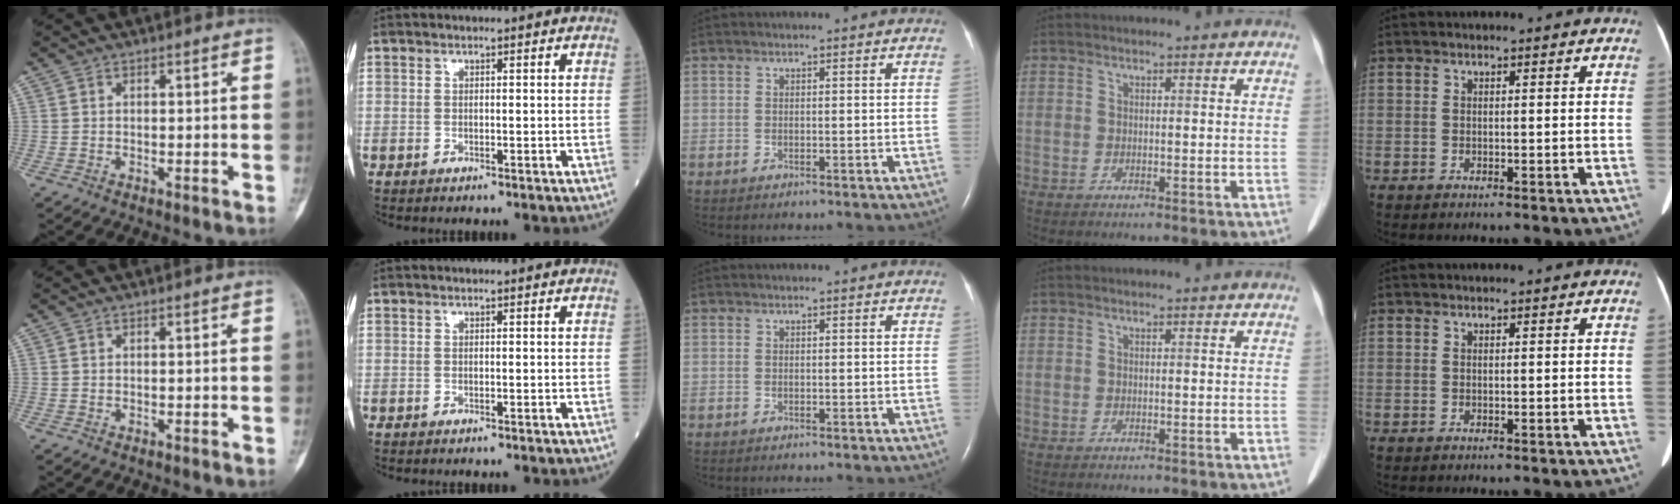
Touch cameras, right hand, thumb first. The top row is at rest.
{}